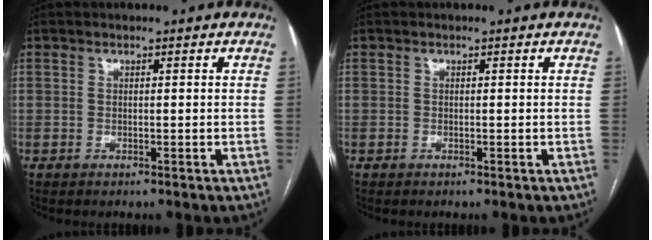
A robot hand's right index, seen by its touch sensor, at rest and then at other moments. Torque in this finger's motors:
{"motor_torque": [0.01, 0.00, 0.02, 0.01]}